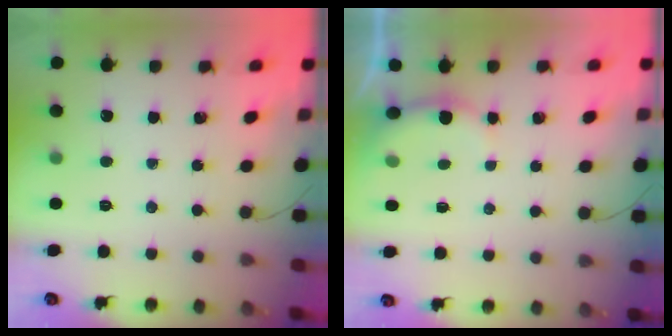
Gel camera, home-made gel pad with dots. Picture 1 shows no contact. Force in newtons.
{"total": 2.7, "press": 2.5, "slide": 0.8}